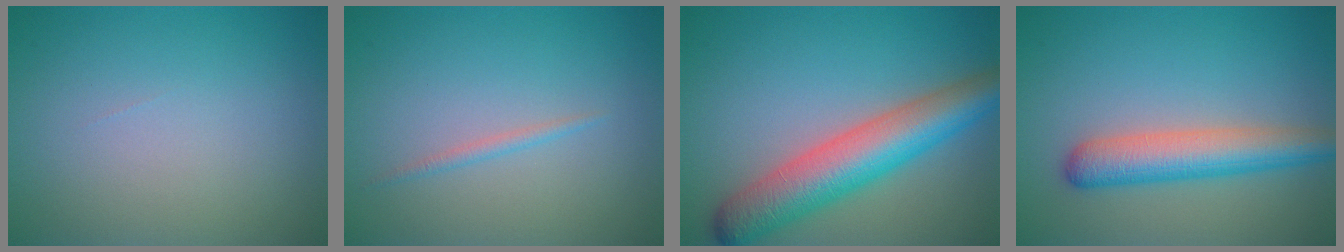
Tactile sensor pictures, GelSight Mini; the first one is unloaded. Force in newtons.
{"total": 0.8, "press": 0.8, "slide": 0.0}
{"total": 7.8, "press": 7.8, "slide": 0.3}
{"total": 5.1, "press": 5.1, "slide": 0.2}